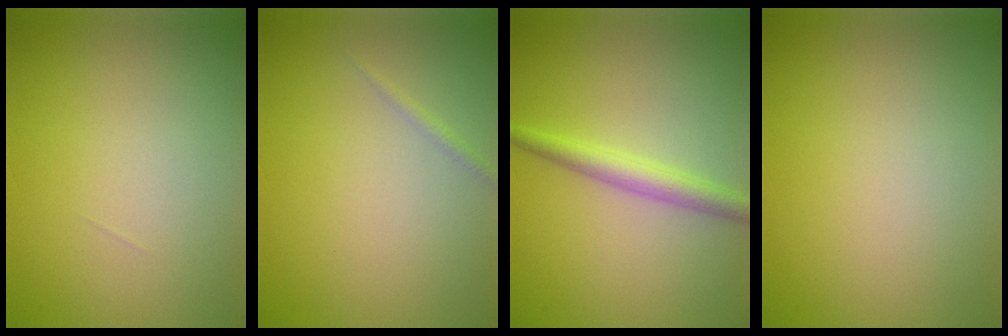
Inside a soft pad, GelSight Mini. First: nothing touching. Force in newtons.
{"total": 0.6, "press": 0.6, "slide": 0.0}
{"total": 2.6, "press": 2.6, "slide": 0.0}
{"total": 0.0}